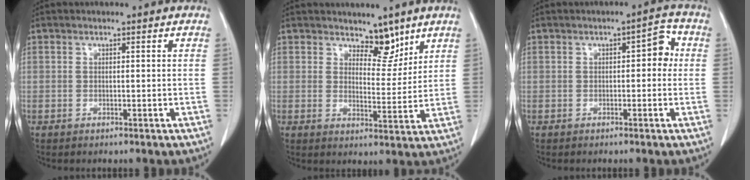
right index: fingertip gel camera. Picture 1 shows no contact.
{"total": 5.0, "force": [3.9, 2.3, 2.0], "torque": [-0.017, -0.009, 0.065]}
{"total": 3.8, "force": [0.2, 1.9, 3.3], "torque": [-0.035, 0.021, -0.001]}